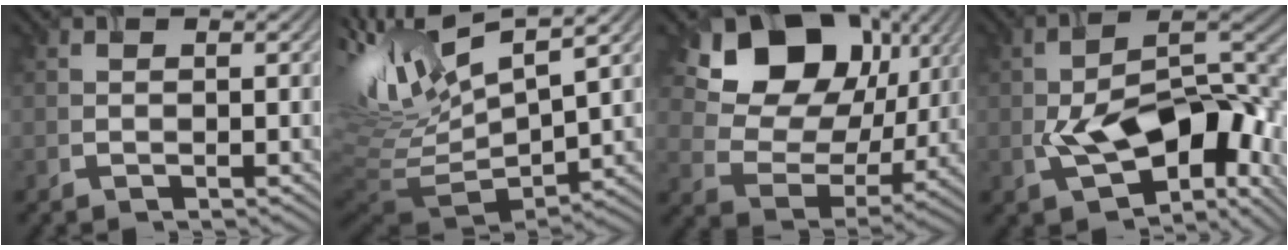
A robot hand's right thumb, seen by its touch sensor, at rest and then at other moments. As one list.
[{"total": 14.8, "force": [5.1, 5.9, 12.6], "torque": [-0.280, -0.002, 0.121]}, {"total": 17.1, "force": [7.7, 12.1, 9.4], "torque": [-0.191, 0.032, 0.128]}, {"total": 14.0, "force": [-3.8, 7.3, 11.4], "torque": [-0.191, -0.016, -0.063]}]